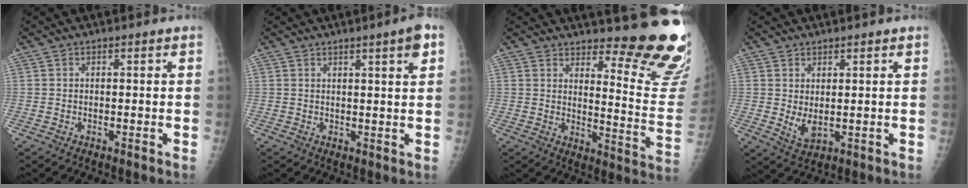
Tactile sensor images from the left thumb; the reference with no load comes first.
{"total": 4.4, "force": [2.3, 0.2, 3.8], "torque": [-0.049, -0.009, 0.032]}
{"total": 17.1, "force": [14.5, 2.8, 8.5], "torque": [-0.075, -0.167, 0.176]}
{"total": 4.0, "force": [0.9, 1.9, 3.4], "torque": [-0.055, -0.016, 0.025]}